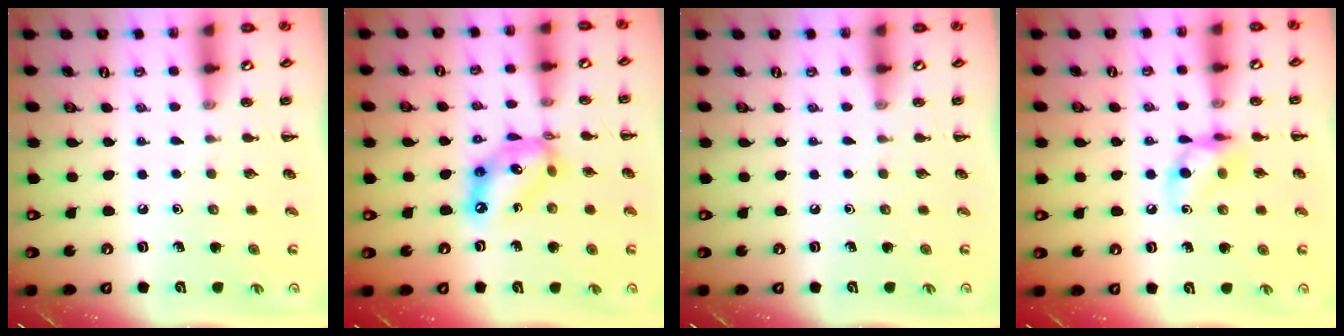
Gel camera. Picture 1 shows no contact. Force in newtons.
{"total": 13.5, "press": 13.0, "slide": 3.6}
{"total": 0.0}
{"total": 9.1, "press": 9.1, "slide": 0.6}